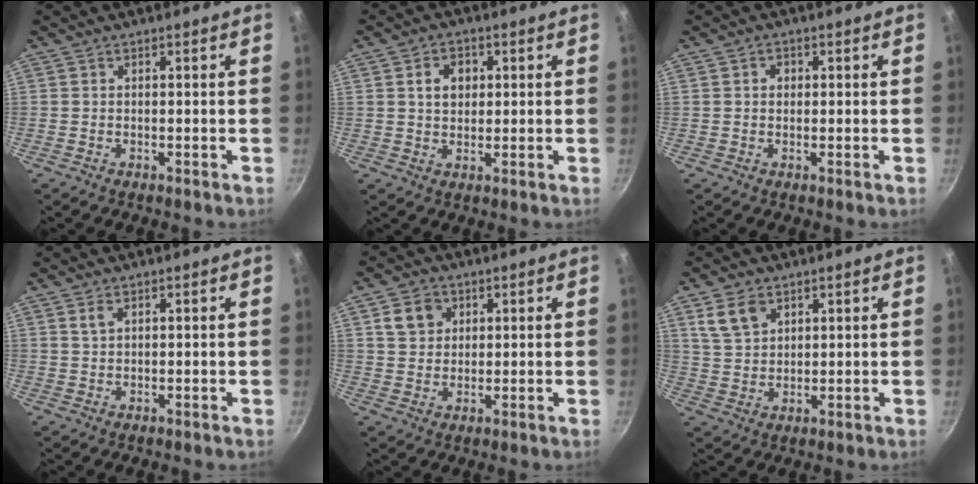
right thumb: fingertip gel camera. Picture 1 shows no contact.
{"total": 5.2, "force": [1.3, 4.0, 3.0], "torque": [-0.028, 0.004, 0.019]}
{"total": 1.8, "force": [0.3, 1.6, 0.9], "torque": [-0.006, 0.003, 0.002]}
{"total": 1.6, "force": [0.8, 0.9, 1.0], "torque": [-0.018, -0.003, 0.016]}
{"total": 5.9, "force": [2.1, 4.9, 2.4], "torque": [-0.016, 0.003, 0.035]}
{"total": 6.4, "force": [3.4, 4.3, 3.4], "torque": [-0.047, -0.010, 0.070]}